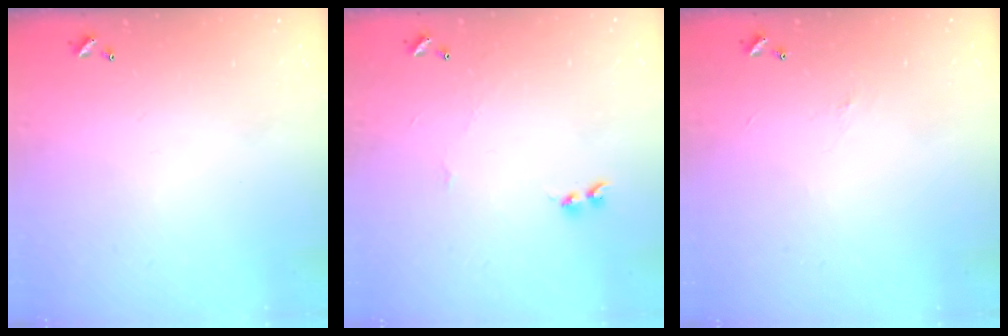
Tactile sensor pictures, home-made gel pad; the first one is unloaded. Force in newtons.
{"total": 2.1, "press": 2.1, "slide": 0.5}
{"total": 1.8, "press": 1.7, "slide": 0.6}